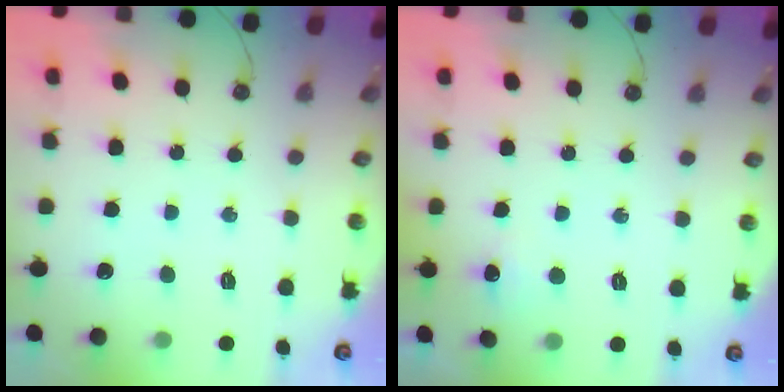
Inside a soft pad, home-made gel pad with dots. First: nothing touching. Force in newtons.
{"total": 5.4, "press": 5.4, "slide": 0.7}